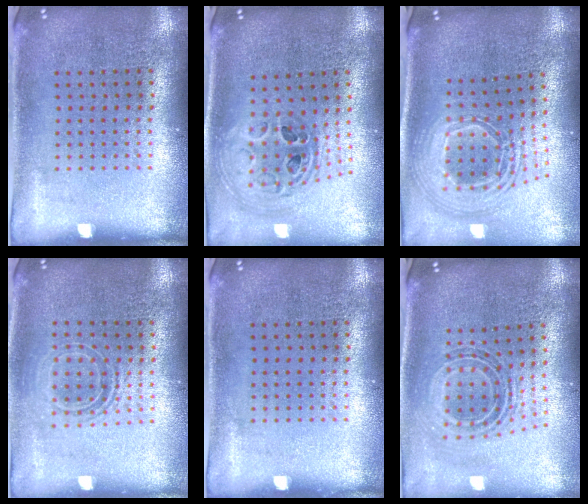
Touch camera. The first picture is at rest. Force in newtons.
{"total": 1.2, "press": 1.1, "slide": 0.5}
{"total": 2.5, "press": 1.8, "slide": 1.7}
{"total": 1.5, "press": 1.2, "slide": 0.9}
{"total": 0.0}
{"total": 0.9, "press": 0.8, "slide": 0.4}